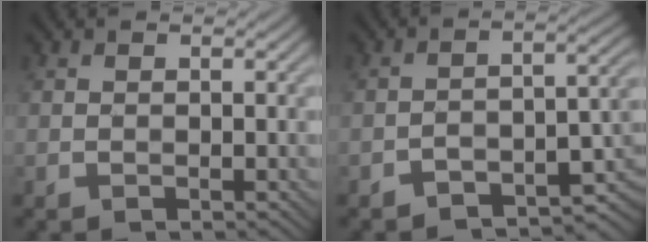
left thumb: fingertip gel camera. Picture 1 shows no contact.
{"total": 6.6, "force": [-4.6, 2.3, 4.2], "torque": [-0.049, 0.002, -0.076]}